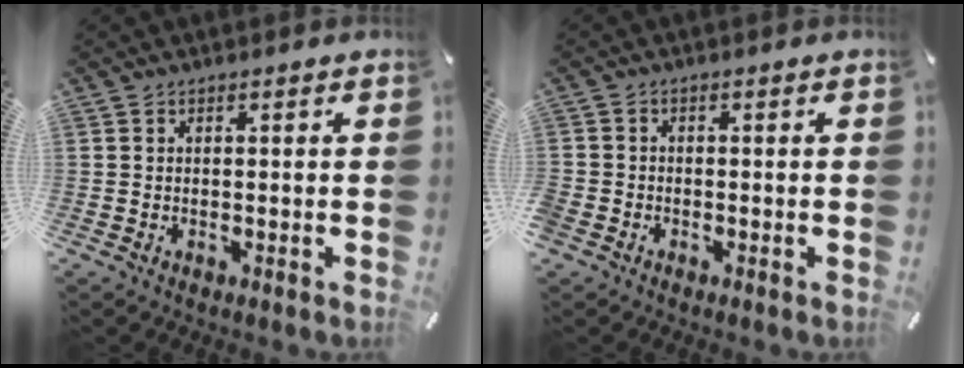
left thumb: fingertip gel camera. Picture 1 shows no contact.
{"total": 1.7, "force": [-1.2, 1.1, 0.5], "torque": [-0.005, 0.006, -0.024]}